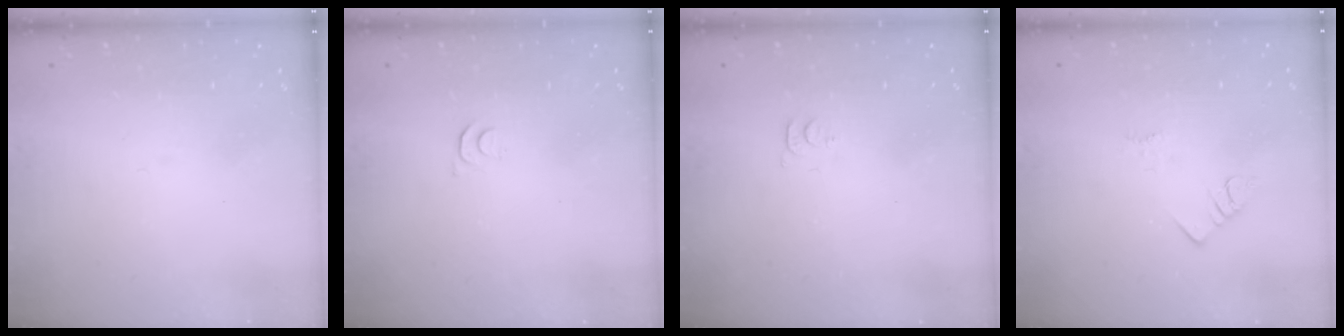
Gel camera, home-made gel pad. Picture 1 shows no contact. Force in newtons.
{"total": 3.5, "press": 3.5, "slide": 0.5}
{"total": 3.6, "press": 3.6, "slide": 0.4}
{"total": 2.0, "press": 2.0, "slide": 0.4}